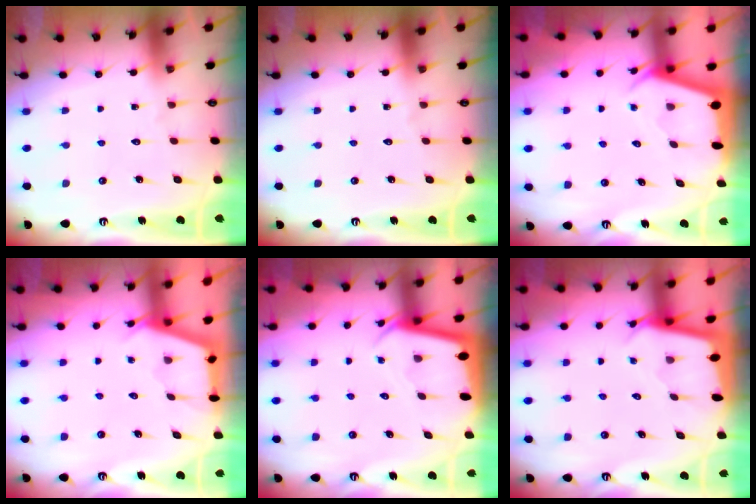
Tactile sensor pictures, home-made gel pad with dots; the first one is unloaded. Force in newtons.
{"total": 0.0}
{"total": 2.5, "press": 2.5, "slide": 0.3}
{"total": 2.8, "press": 2.8, "slide": 0.3}
{"total": 2.3, "press": 2.3, "slide": 0.0}
{"total": 2.4, "press": 2.4, "slide": 0.1}